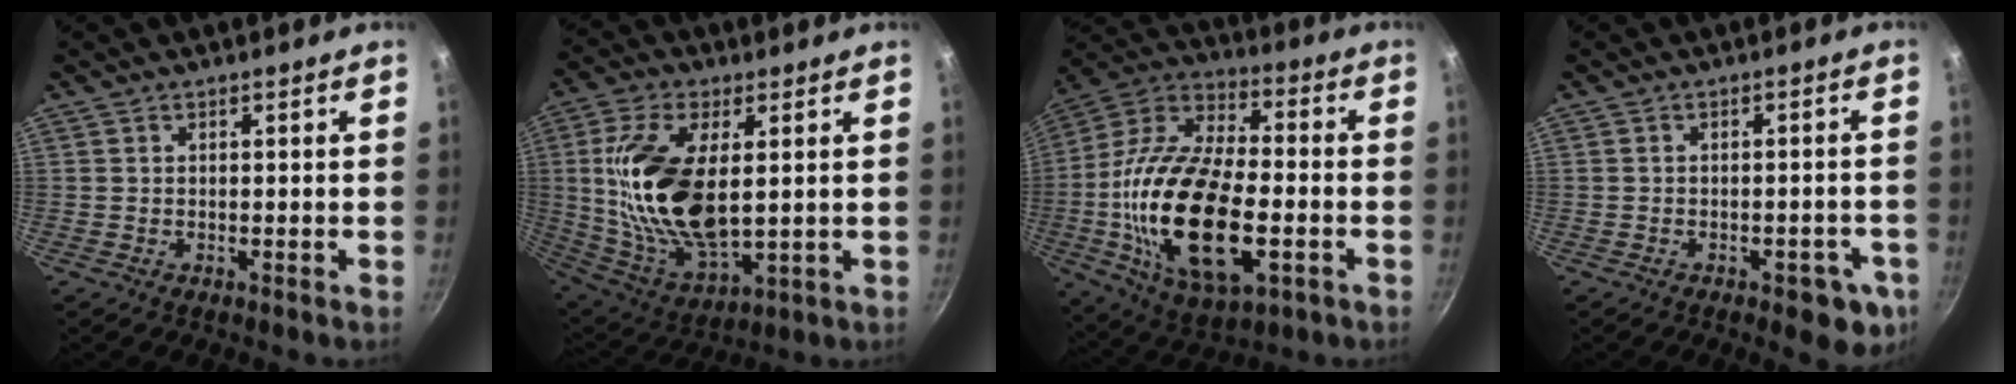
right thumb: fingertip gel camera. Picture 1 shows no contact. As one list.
[{"total": 20.5, "force": [2.2, 10.0, 17.8], "torque": [-0.353, -0.018, 0.050]}, {"total": 27.8, "force": [-5.4, 13.8, 23.5], "torque": [-0.462, 0.008, -0.086]}, {"total": 6.3, "force": [-3.2, 2.7, 4.7], "torque": [-0.040, 0.015, -0.035]}]